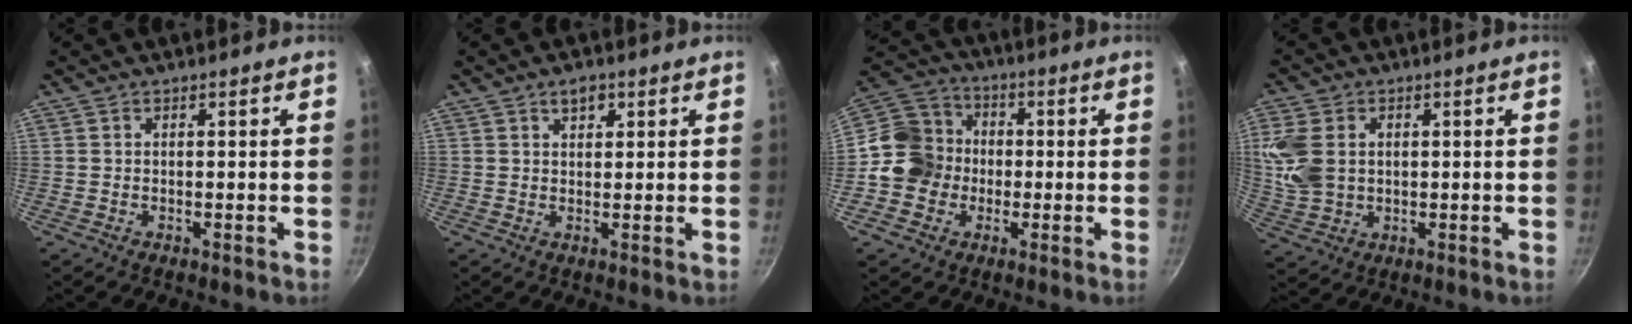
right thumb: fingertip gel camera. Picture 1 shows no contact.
{"total": 3.1, "force": [1.6, 1.9, 1.8], "torque": [-0.013, -0.005, 0.022]}
{"total": 11.9, "force": [-1.8, 10.8, 4.7], "torque": [-0.054, 0.034, -0.053]}
{"total": 9.4, "force": [1.7, 7.0, 6.1], "torque": [-0.122, -0.005, 0.038]}